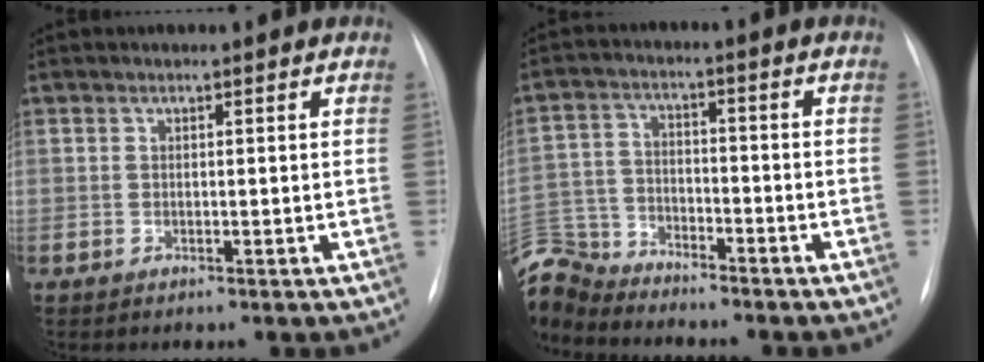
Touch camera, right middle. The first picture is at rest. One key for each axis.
{"total": 11.0, "fx": -10.5, "fy": 3.0, "fz": 1.2, "tx": -0.045, "ty": 0.017, "tz": -0.205}